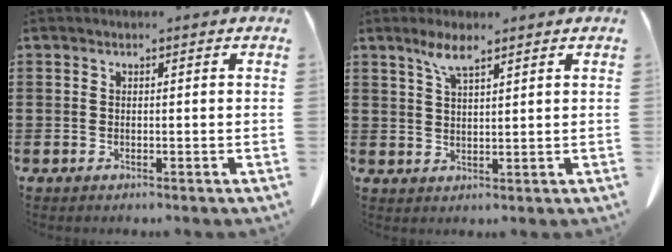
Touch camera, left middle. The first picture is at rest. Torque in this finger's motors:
{"motor_torque": [1.69, 0.45, 0.29, 0.06]}